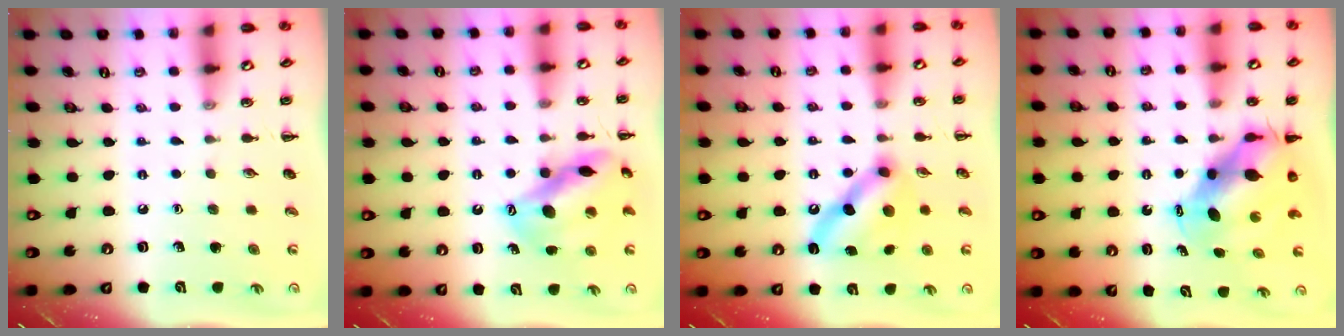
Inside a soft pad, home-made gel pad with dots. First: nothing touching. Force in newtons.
{"total": 14.6, "press": 14.1, "slide": 3.7}
{"total": 11.7, "press": 11.7, "slide": 1.2}
{"total": 7.1, "press": 7.0, "slide": 1.5}